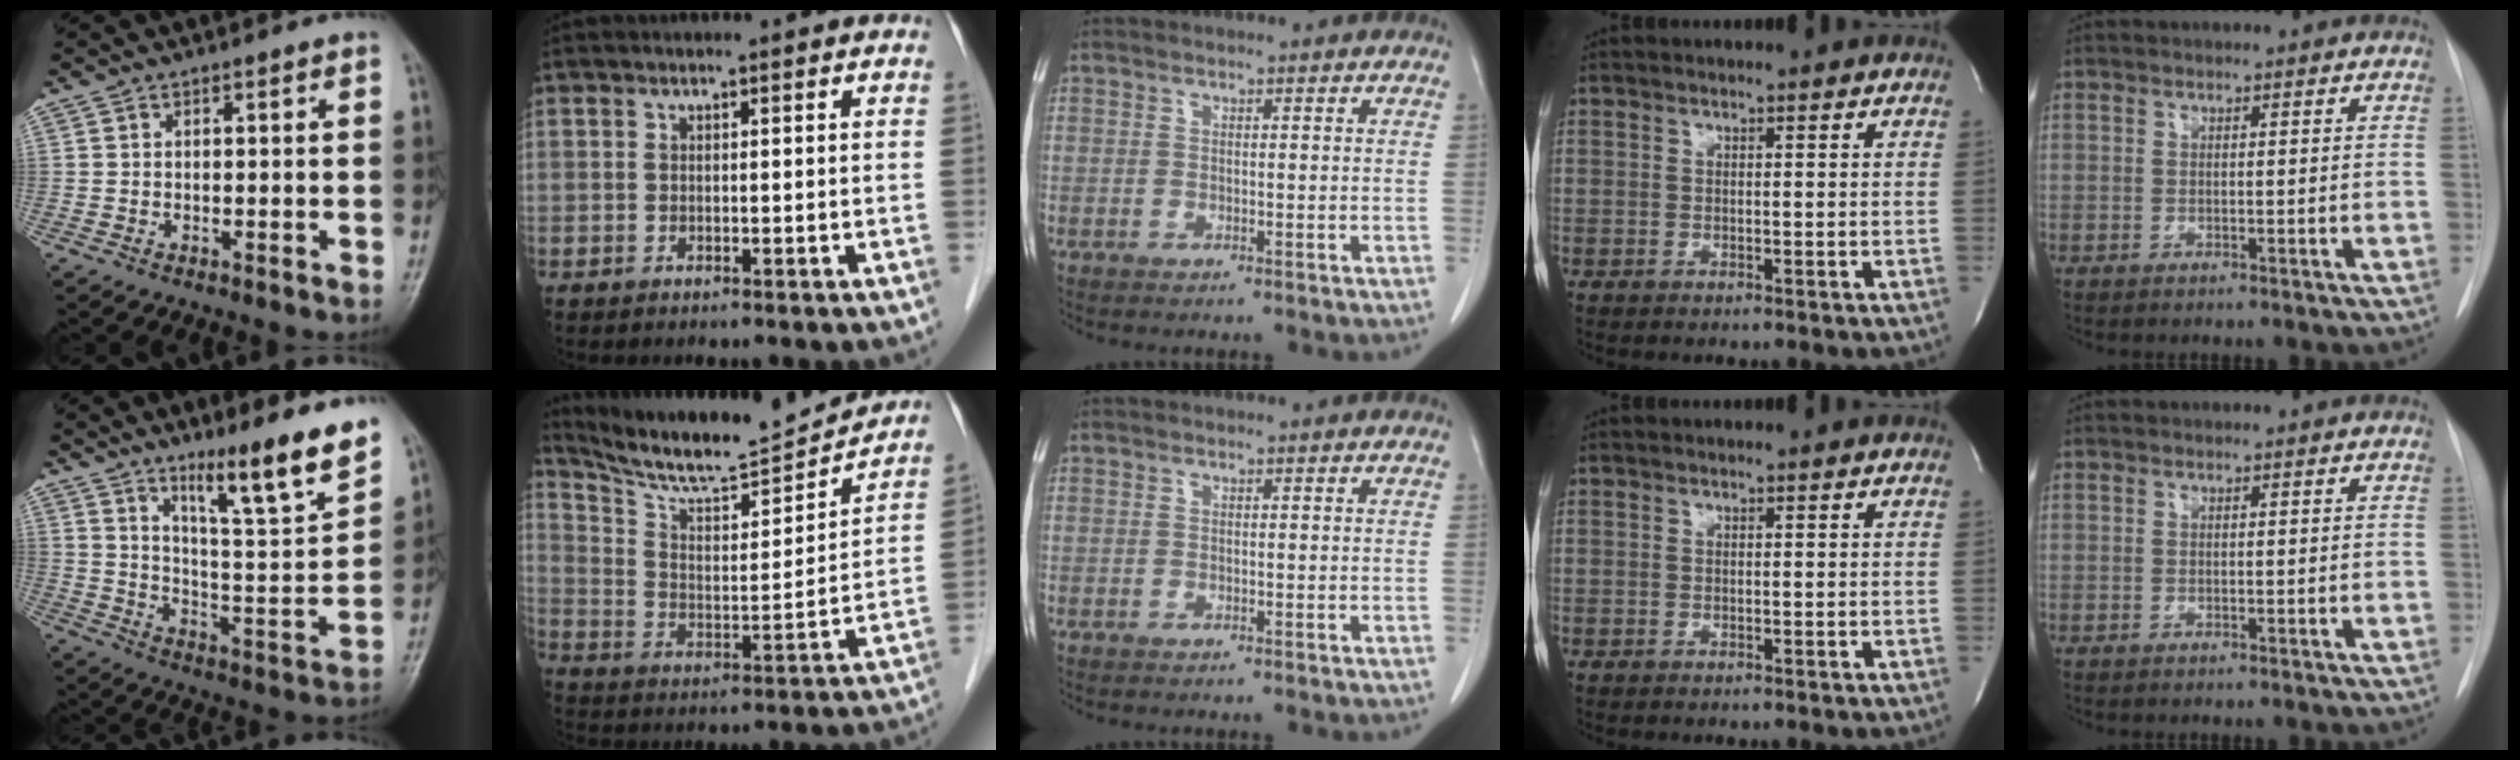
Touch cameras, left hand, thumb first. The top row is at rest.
{"thumb": {"total": 15.0, "force": [10.7, 1.2, 10.5], "torque": [-0.147, -0.076, 0.176]}, "index": {"total": 16.8, "force": [16.0, 0.5, 5.1], "torque": [-0.100, -0.010, 0.259]}}